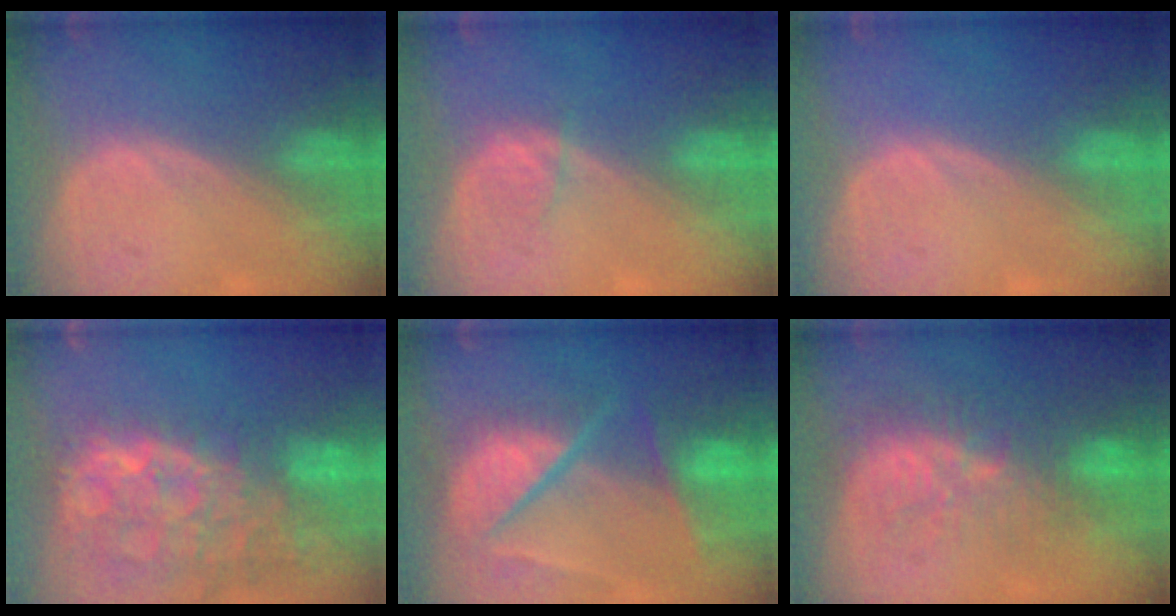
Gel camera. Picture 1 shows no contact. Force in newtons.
{"total": 1.6, "press": 1.5, "slide": 0.2}
{"total": 0.0}
{"total": 15.0, "press": 12.1, "slide": 8.8}
{"total": 10.4, "press": 8.6, "slide": 5.7}
{"total": 9.5, "press": 9.1, "slide": 2.8}